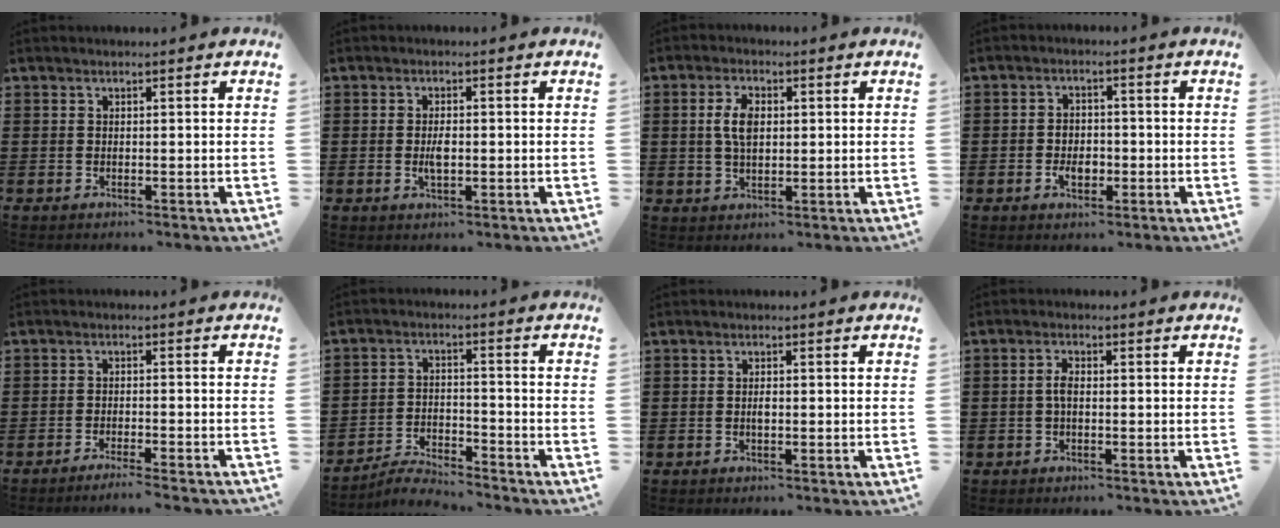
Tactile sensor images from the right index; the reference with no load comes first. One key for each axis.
{"total": 2.6, "fx": -0.3, "fy": 1.1, "fz": 2.4, "tx": -0.044, "ty": 0.003, "tz": -0.006}
{"total": 5.1, "fx": 0.7, "fy": 2.5, "fz": 4.3, "tx": -0.097, "ty": 0.009, "tz": 0.009}
{"total": 3.3, "fx": -1.0, "fy": 2.3, "fz": 2.1, "tx": -0.041, "ty": 0.004, "tz": -0.019}
{"total": 2.4, "fx": -2.2, "fy": -0.4, "fz": 0.7, "tx": -0.012, "ty": -0.001, "tz": -0.045}
{"total": 4.3, "fx": -4.2, "fy": 0.3, "fz": 0.7, "tx": -0.015, "ty": 0.007, "tz": -0.085}
{"total": 1.2, "fx": -0.1, "fy": 0.5, "fz": 1.1, "tx": -0.020, "ty": 0.003, "tz": -0.004}
{"total": 2.5, "fx": -0.2, "fy": 0.9, "fz": 2.3, "tx": -0.051, "ty": -0.001, "tz": -0.006}